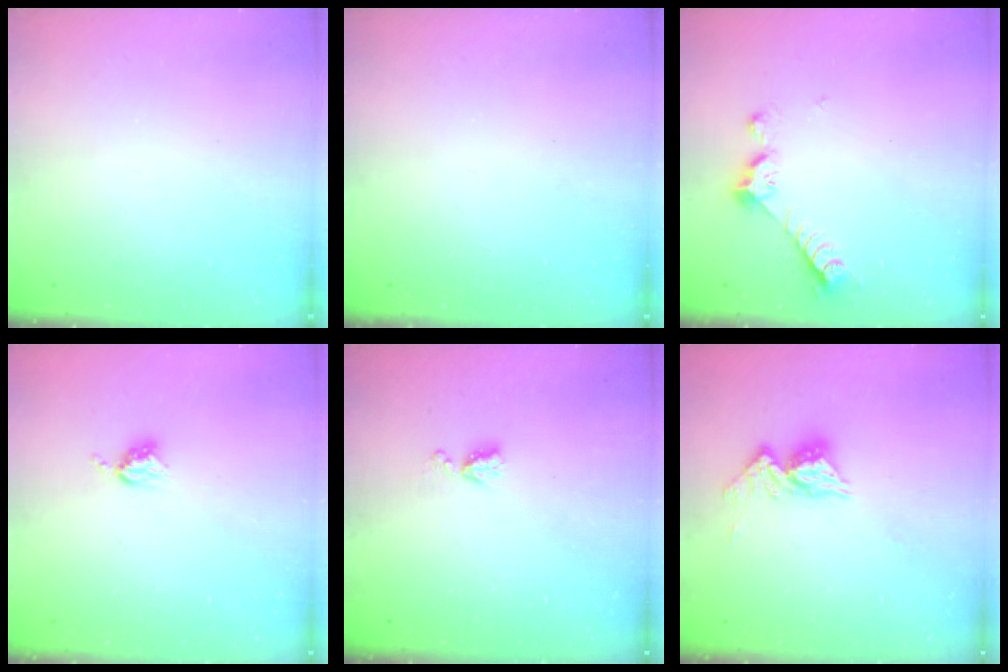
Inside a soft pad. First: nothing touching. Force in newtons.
{"total": 1.1, "press": 1.1, "slide": 0.1}
{"total": 6.5, "press": 6.5, "slide": 0.7}
{"total": 3.9, "press": 3.9, "slide": 0.5}
{"total": 4.5, "press": 4.5, "slide": 0.5}
{"total": 9.9, "press": 9.8, "slide": 0.9}